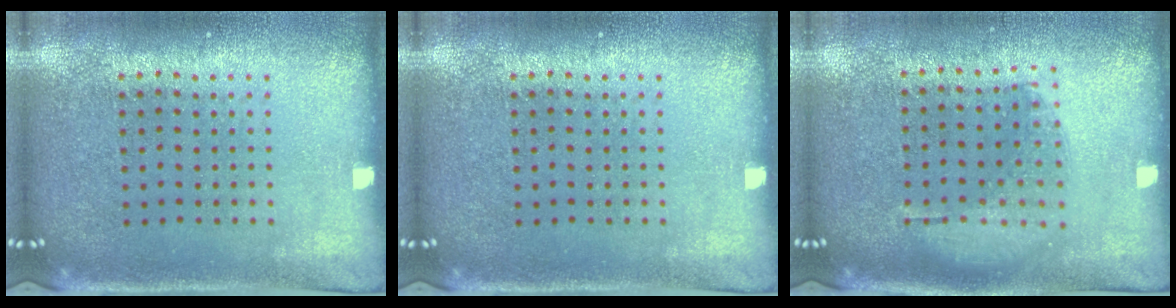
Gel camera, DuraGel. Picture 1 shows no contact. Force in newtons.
{"total": 0.0}
{"total": 1.0, "press": 0.9, "slide": 0.3}